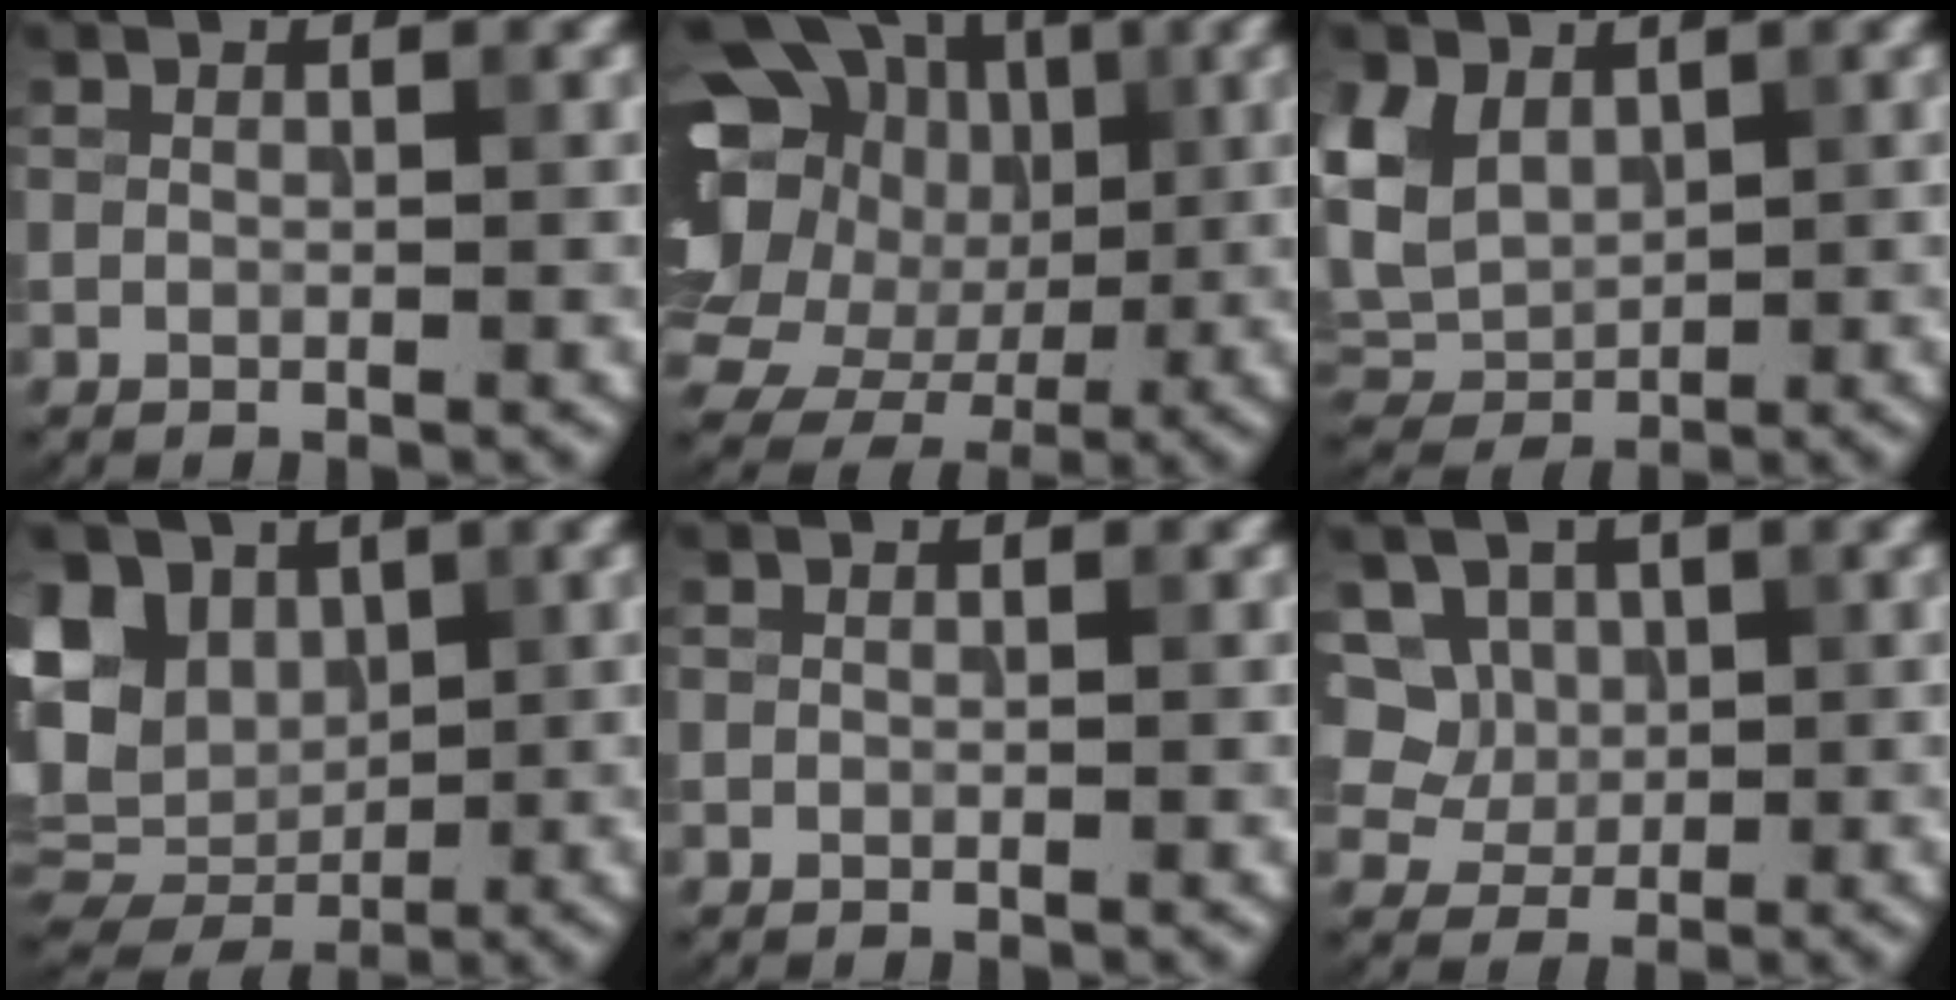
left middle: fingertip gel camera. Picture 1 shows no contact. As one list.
[{"total": 18.4, "force": [3.3, 16.1, 8.4], "torque": [-0.193, 0.035, 0.035]}, {"total": 4.7, "force": [1.6, 3.6, 2.7], "torque": [-0.058, -0.002, 0.031]}, {"total": 11.3, "force": [3.2, 8.3, 6.9], "torque": [-0.132, 0.023, 0.061]}, {"total": 0.0}, {"total": 6.6, "force": [2.6, 5.2, 3.1], "torque": [-0.045, 0.014, 0.034]}]